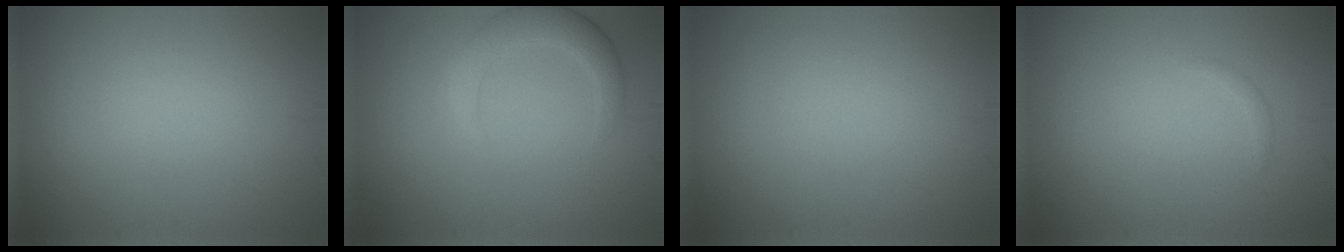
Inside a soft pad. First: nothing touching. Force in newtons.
{"total": 3.1, "press": 3.0, "slide": 0.3}
{"total": 0.0}
{"total": 0.5, "press": 0.5, "slide": 0.0}